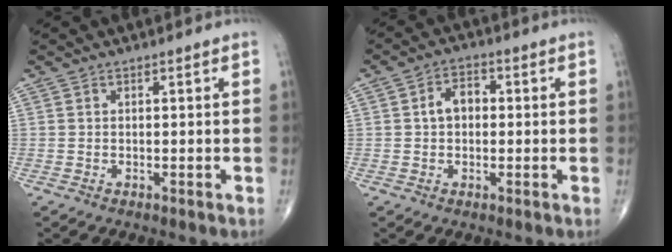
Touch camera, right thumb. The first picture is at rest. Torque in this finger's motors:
{"motor_torque": [0.03, 0.03, 0.20, 0.05, 0.04]}